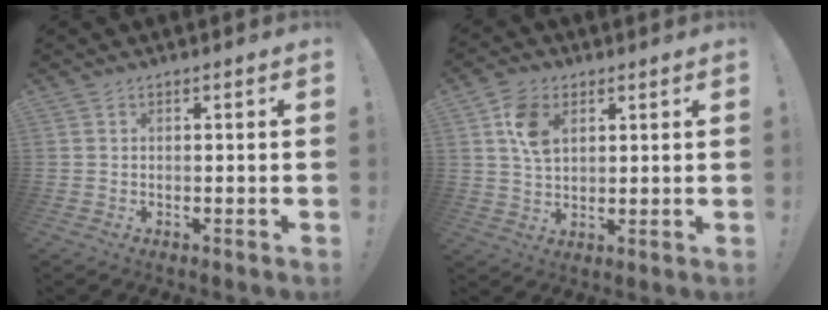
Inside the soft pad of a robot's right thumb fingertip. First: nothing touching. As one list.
[{"total": 8.6, "force": [3.0, 5.9, 5.4], "torque": [-0.103, 0.003, 0.060]}]